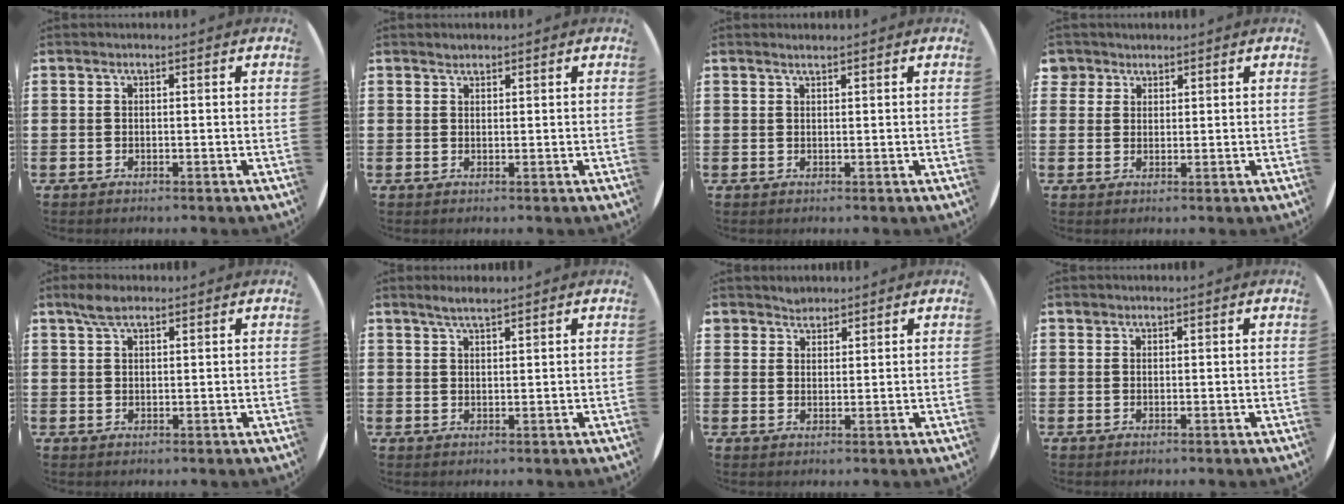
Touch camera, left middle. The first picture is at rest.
{"total": 1.0, "force": [0.9, 0.3, 0.0], "torque": [0.000, 0.001, 0.018]}
{"total": 0.8, "force": [0.8, -0.1, 0.2], "torque": [-0.006, -0.001, 0.016]}
{"total": 2.5, "force": [2.0, 1.6, -0.1], "torque": [-0.007, 0.006, 0.040]}
{"total": 3.3, "force": [2.5, 1.3, 1.7], "torque": [-0.030, 0.004, 0.044]}
{"total": 2.4, "force": [2.1, 0.3, 1.2], "torque": [-0.025, 0.004, 0.038]}
{"total": 2.1, "force": [1.9, 0.8, -0.3], "torque": [0.002, 0.004, 0.039]}
{"total": 0.5, "force": [0.5, 0.2, -0.1], "torque": [0.001, 0.004, 0.009]}